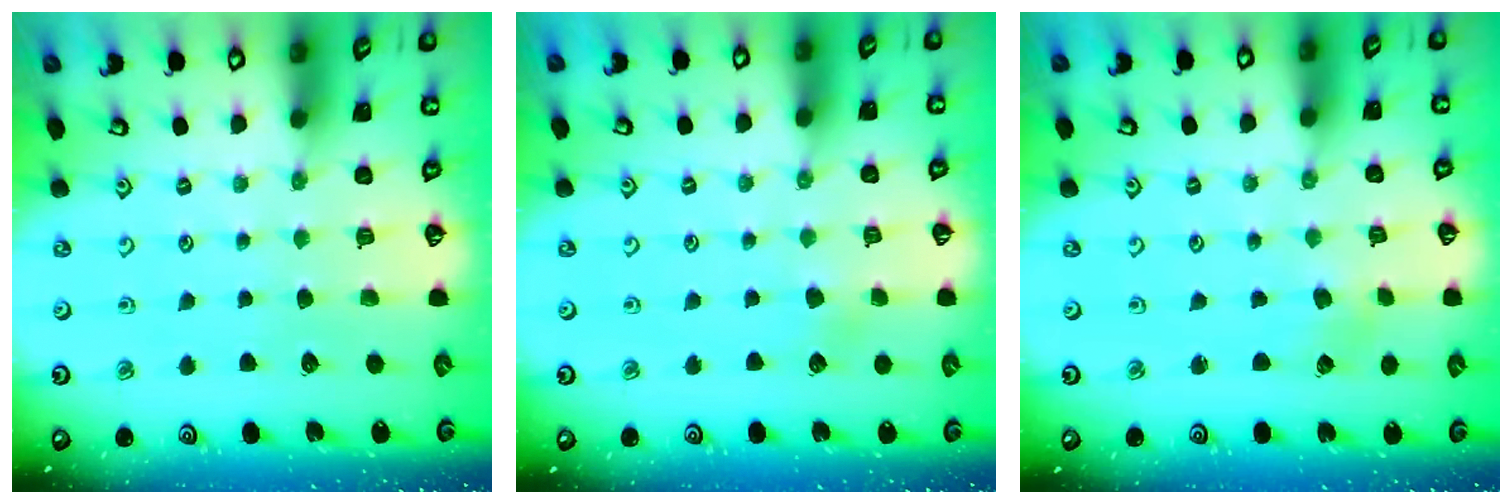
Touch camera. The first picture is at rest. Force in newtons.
{"total": 2.9, "press": 2.8, "slide": 0.3}
{"total": 2.6, "press": 2.6, "slide": 0.4}